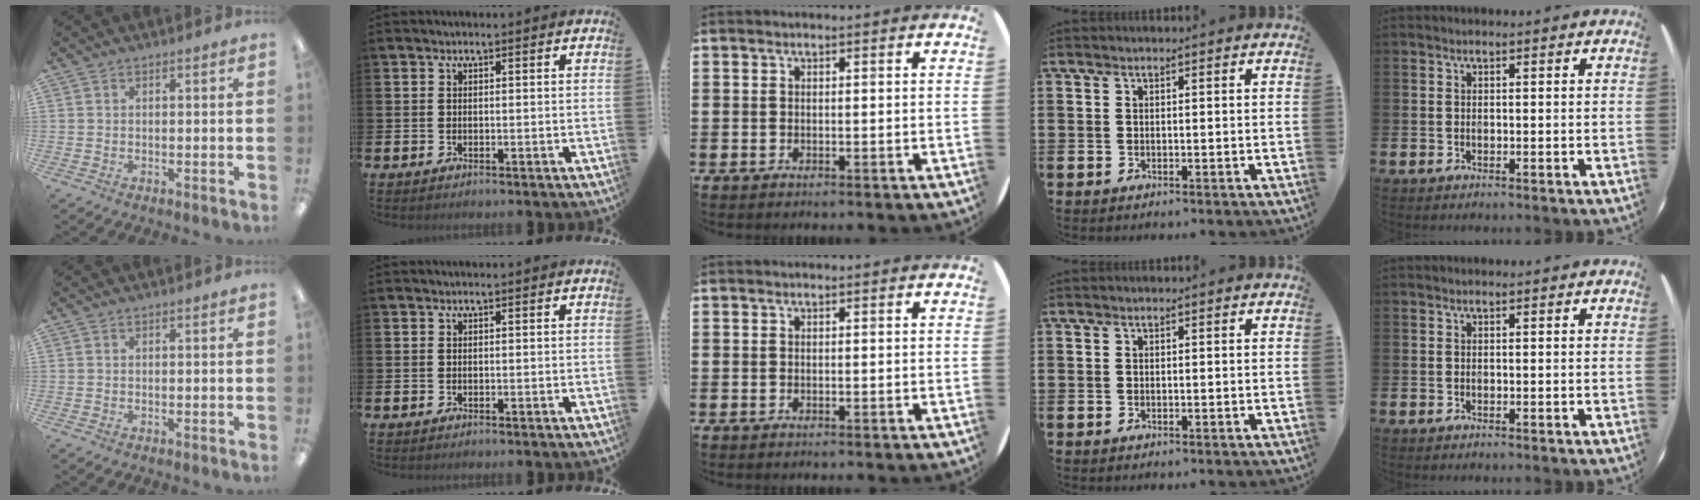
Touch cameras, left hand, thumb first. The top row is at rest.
{}